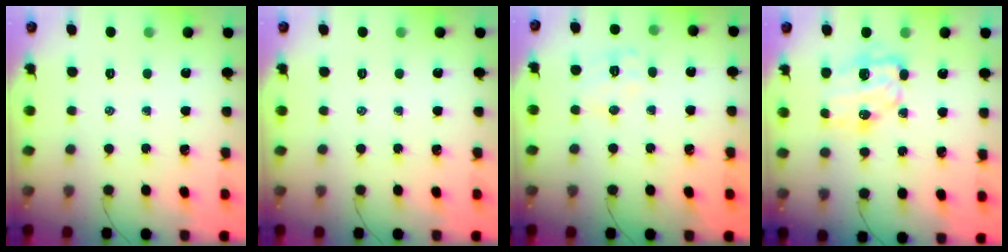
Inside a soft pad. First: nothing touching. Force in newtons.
{"total": 0.0}
{"total": 7.6, "press": 7.5, "slide": 1.0}
{"total": 8.8, "press": 8.6, "slide": 1.6}